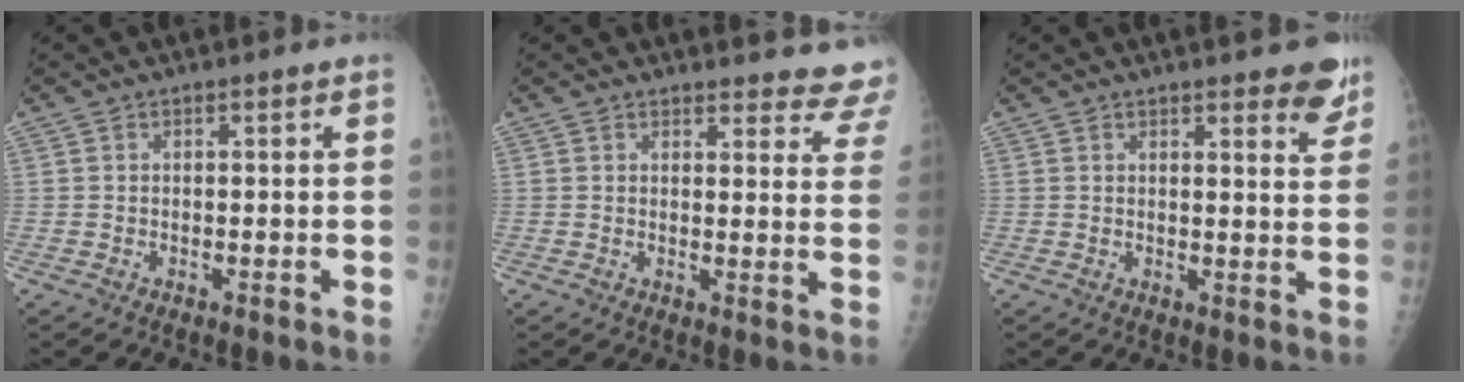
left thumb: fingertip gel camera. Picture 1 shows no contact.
{"total": 11.3, "force": [10.9, 2.5, 1.2], "torque": [0.035, -0.084, 0.089]}
{"total": 6.4, "force": [4.8, 1.7, 3.9], "torque": [-0.023, -0.026, 0.051]}